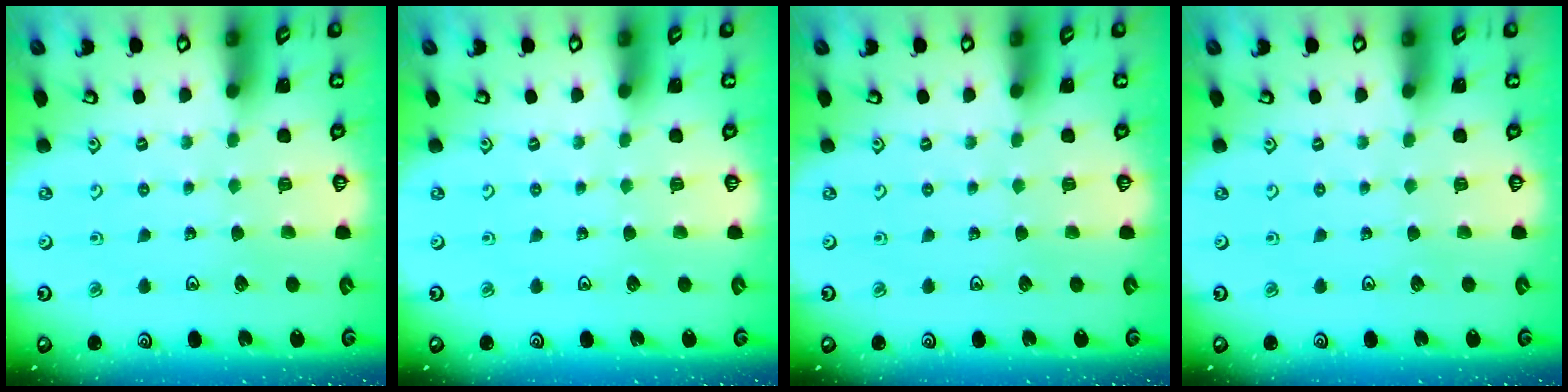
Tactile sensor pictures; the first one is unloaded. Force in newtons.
{"total": 0.0}
{"total": 0.0}
{"total": 0.0}